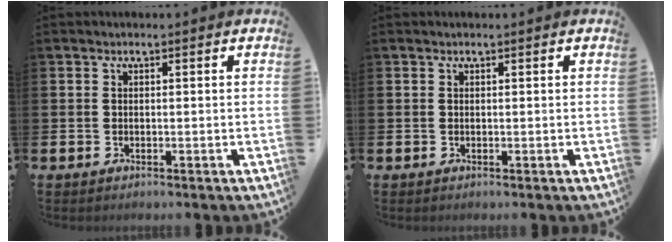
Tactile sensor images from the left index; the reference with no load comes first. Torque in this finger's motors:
{"motor_torque": [0.01, -0.08, -0.06, -0.01]}